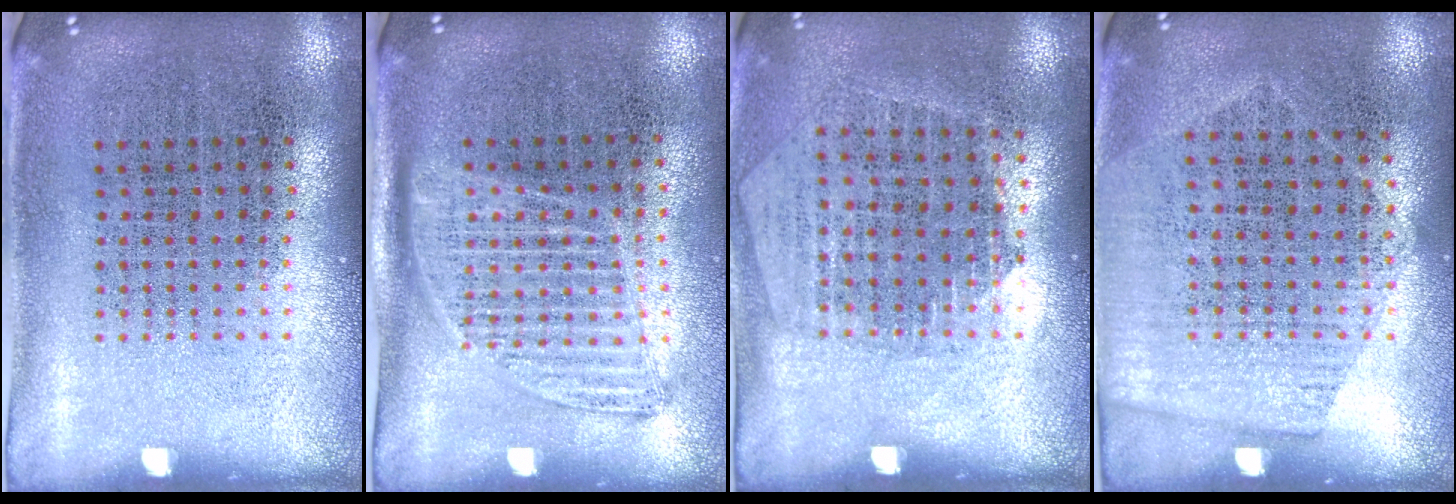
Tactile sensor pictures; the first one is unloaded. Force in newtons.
{"total": 1.3, "press": 1.1, "slide": 0.7}
{"total": 1.2, "press": 1.1, "slide": 0.5}
{"total": 1.4, "press": 1.1, "slide": 0.7}